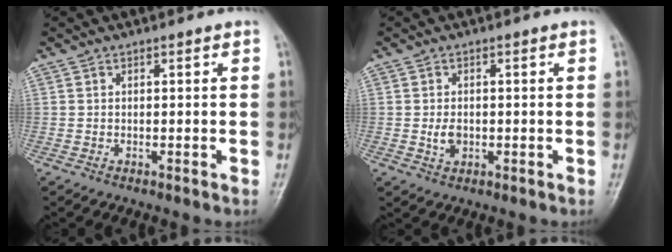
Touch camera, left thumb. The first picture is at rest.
{"total": 2.7, "force": [-0.3, 1.9, 1.8], "torque": [-0.028, 0.000, -0.003]}